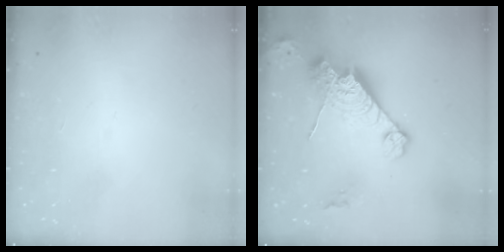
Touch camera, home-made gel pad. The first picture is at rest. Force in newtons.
{"total": 17.1, "press": 17.0, "slide": 1.7}